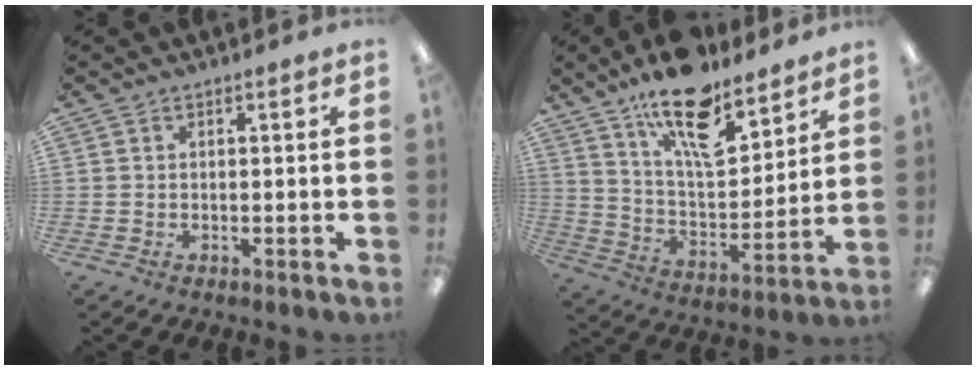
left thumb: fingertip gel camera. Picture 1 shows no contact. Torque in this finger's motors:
{"motor_torque": [0.36, 0.40, 1.51, -1.27, 0.17]}